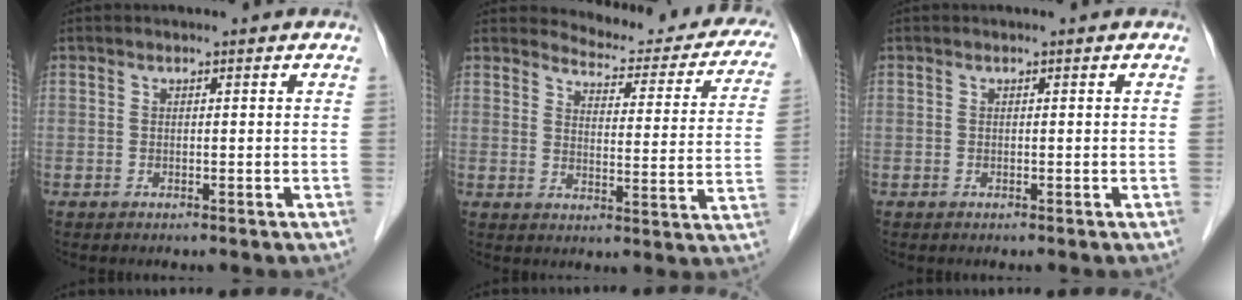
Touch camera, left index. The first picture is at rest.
{"total": 16.4, "force": [15.5, 3.8, 4.1], "torque": [-0.025, -0.061, 0.160]}
{"total": 0.0}